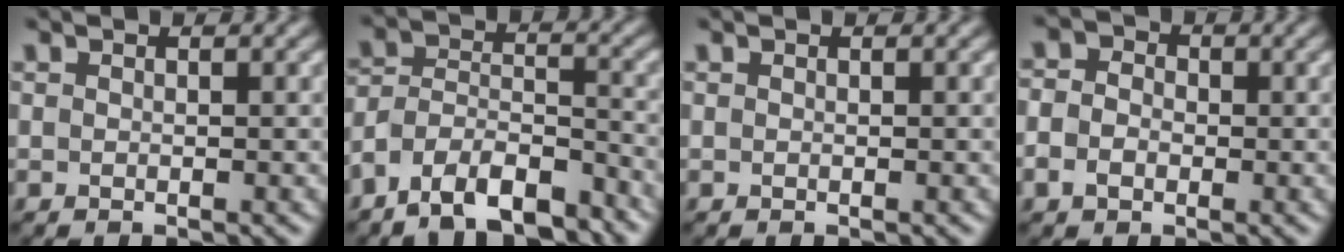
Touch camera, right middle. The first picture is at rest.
{"total": 8.2, "force": [-6.5, 3.2, 3.8], "torque": [-0.066, 0.002, -0.126]}
{"total": 0.0}
{"total": 3.6, "force": [-0.1, 3.1, 1.9], "torque": [-0.020, 0.009, -0.025]}